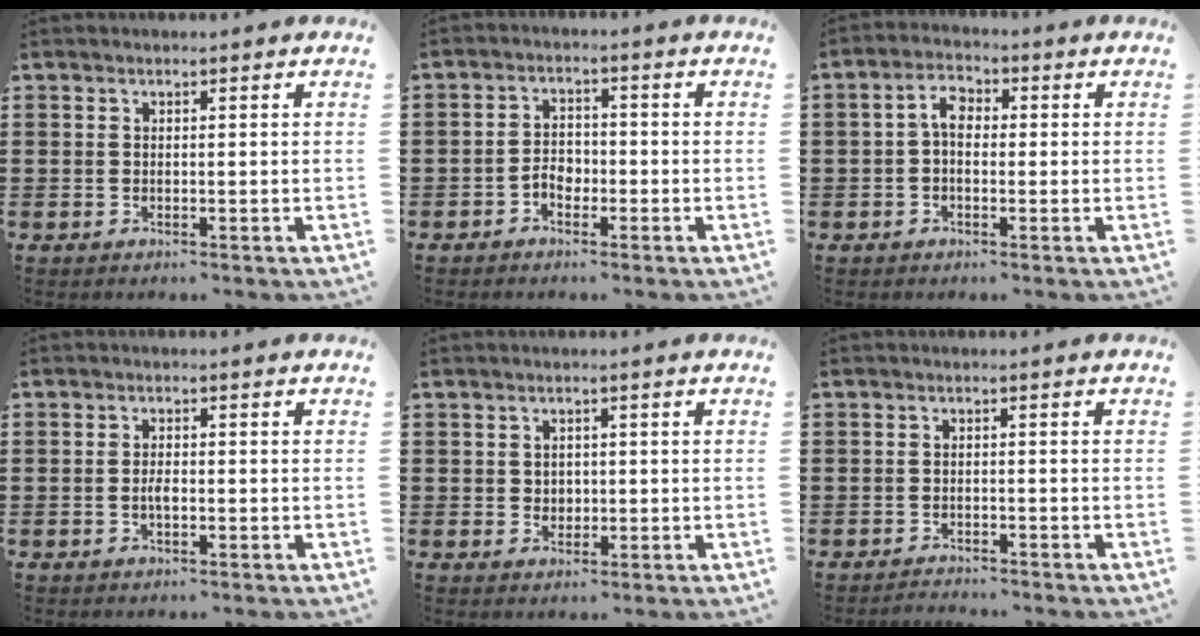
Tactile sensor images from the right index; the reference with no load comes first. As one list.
[{"total": 3.0, "force": [-1.4, 2.0, 1.7], "torque": [-0.036, 0.005, -0.028]}, {"total": 3.9, "force": [-0.2, 2.3, 3.2], "torque": [-0.070, 0.008, -0.008]}, {"total": 1.9, "force": [-0.5, 0.8, 1.7], "torque": [-0.032, 0.001, -0.009]}, {"total": 1.6, "force": [0.3, 1.6, 0.4], "torque": [-0.013, 0.010, 0.003]}, {"total": 1.6, "force": [-1.6, -0.1, -0.1], "torque": [-0.004, 0.000, -0.034]}]